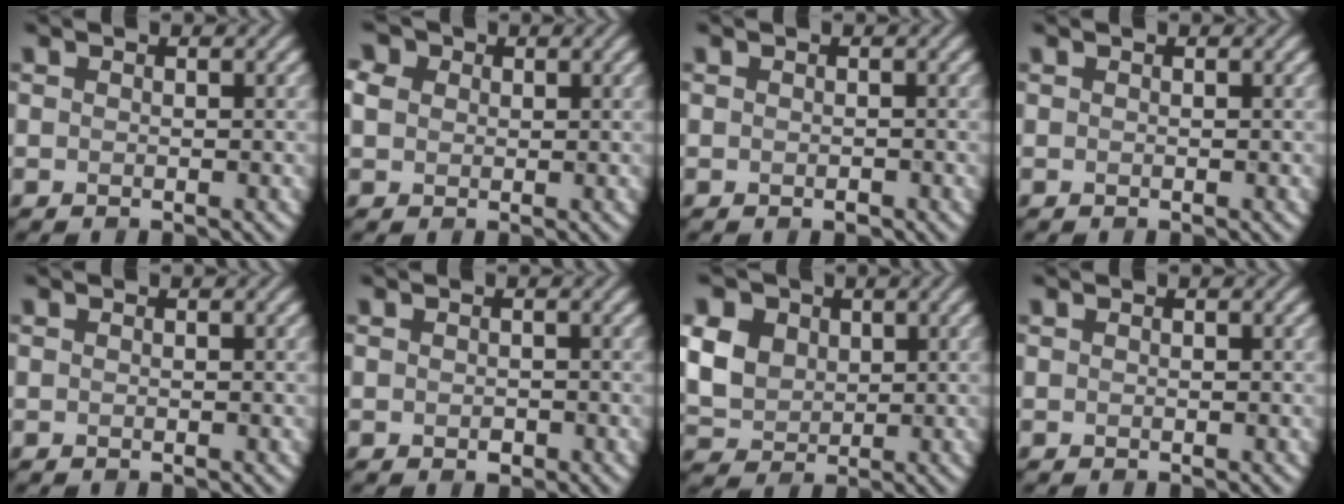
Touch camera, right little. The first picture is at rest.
{"total": 3.6, "force": [1.2, 2.9, 1.8], "torque": [-0.062, 0.022, 0.016]}
{"total": 0.5, "force": [-0.2, 0.3, 0.3], "torque": [-0.004, -0.001, -0.002]}
{"total": 0.0}
{"total": 0.0}
{"total": 0.8, "force": [-0.3, 0.6, 0.5], "torque": [-0.007, -0.002, -0.004]}
{"total": 9.0, "force": [3.1, 7.0, 4.7], "torque": [-0.118, 0.027, 0.049]}
{"total": 0.0}